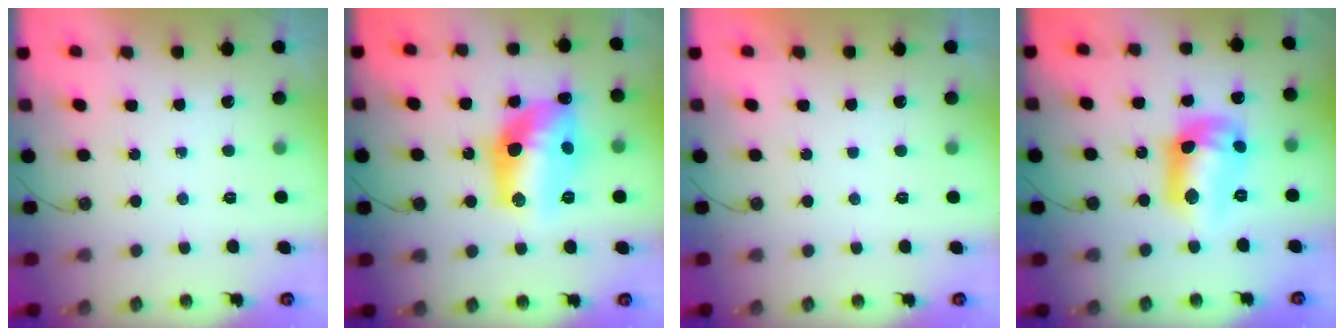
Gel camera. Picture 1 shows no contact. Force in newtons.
{"total": 18.9, "press": 18.4, "slide": 4.2}
{"total": 0.0}
{"total": 13.7, "press": 13.7, "slide": 1.1}